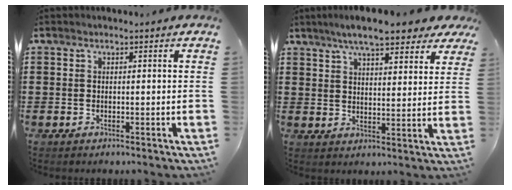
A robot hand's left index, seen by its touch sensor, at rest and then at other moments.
{"total": 7.9, "force": [6.5, 1.5, 4.2], "torque": [-0.092, -0.010, 0.117]}